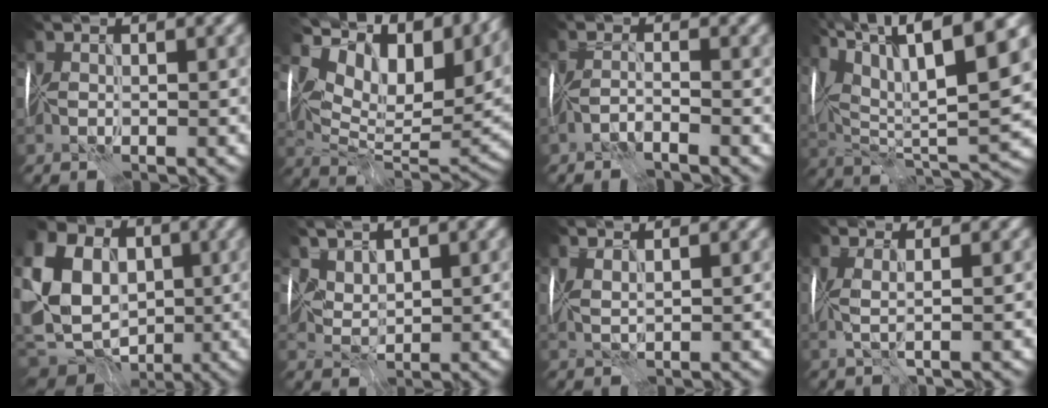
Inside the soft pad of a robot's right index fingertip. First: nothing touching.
{"total": 16.0, "force": [8.3, 8.3, 10.9], "torque": [-0.201, 0.025, 0.169]}
{"total": 1.2, "force": [-0.9, -0.3, 0.8], "torque": [-0.019, 0.008, -0.027]}
{"total": 15.2, "force": [7.8, 4.5, 12.2], "torque": [-0.241, 0.031, 0.156]}
{"total": 15.6, "force": [-0.2, 12.9, 8.8], "torque": [-0.210, 0.000, -0.026]}
{"total": 3.7, "force": [2.8, 2.0, 1.3], "torque": [-0.039, -0.014, 0.076]}
{"total": 2.3, "force": [1.8, 0.4, 1.3], "torque": [-0.033, 0.012, 0.028]}
{"total": 2.0, "force": [0.9, 0.1, 1.8], "torque": [-0.032, 0.007, 0.012]}